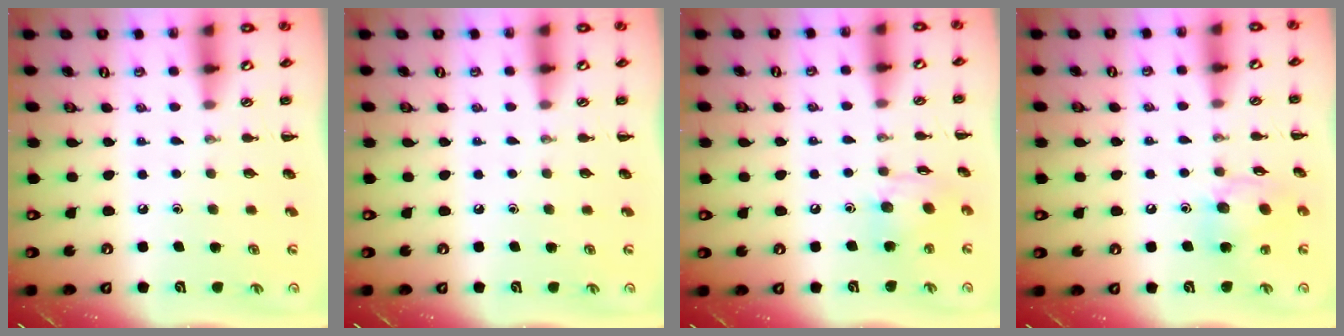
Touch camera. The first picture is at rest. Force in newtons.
{"total": 0.0}
{"total": 9.4, "press": 9.3, "slide": 1.3}
{"total": 12.3, "press": 12.0, "slide": 2.6}